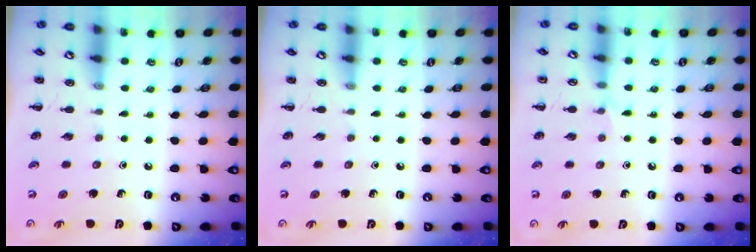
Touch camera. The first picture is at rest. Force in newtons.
{"total": 0.0}
{"total": 4.6, "press": 4.5, "slide": 1.1}